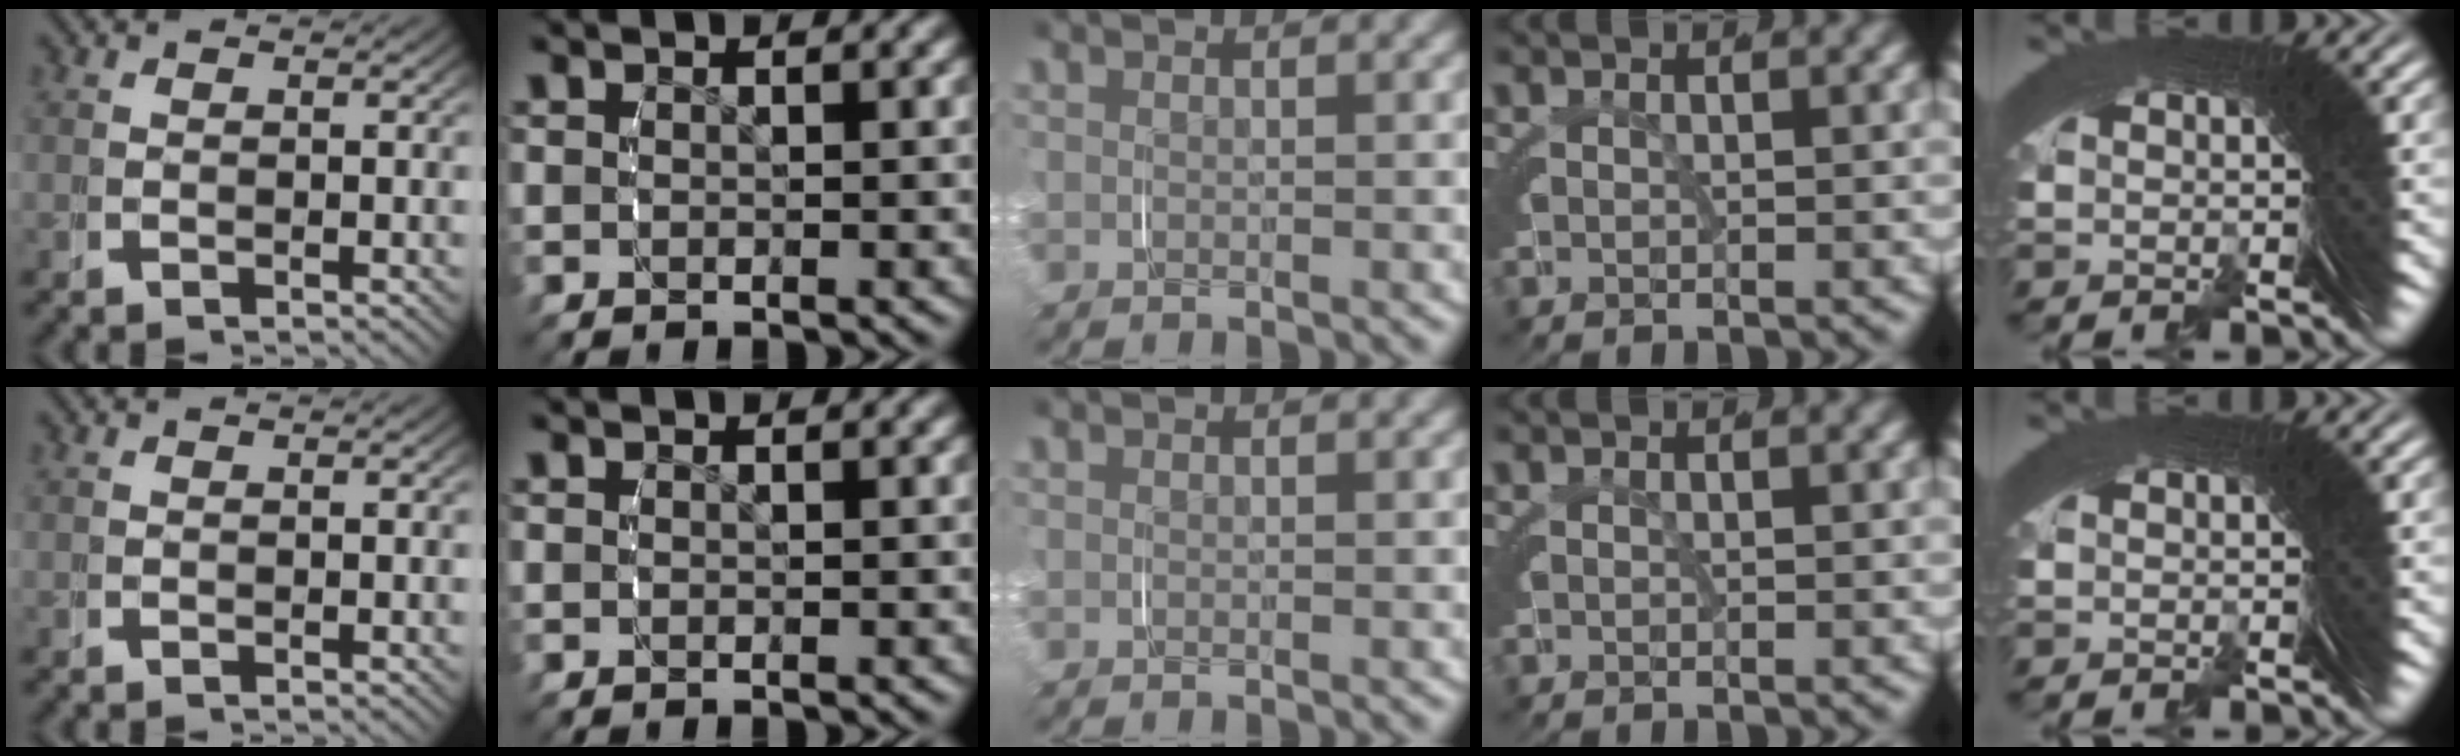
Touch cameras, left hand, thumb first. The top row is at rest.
{}